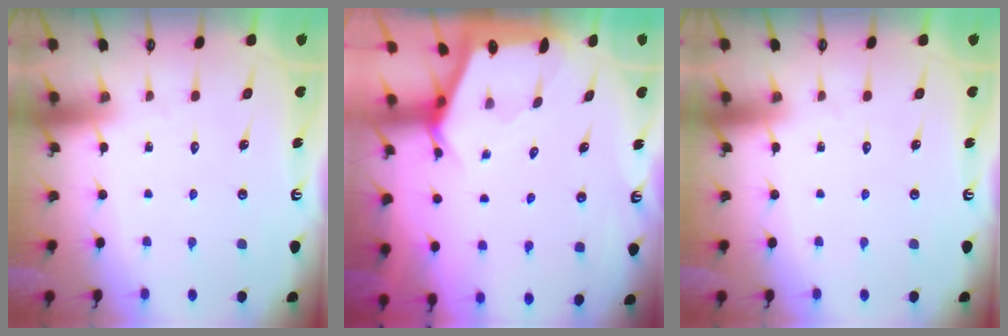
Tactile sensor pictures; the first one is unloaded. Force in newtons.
{"total": 2.4, "press": 2.4, "slide": 0.3}
{"total": 0.0}